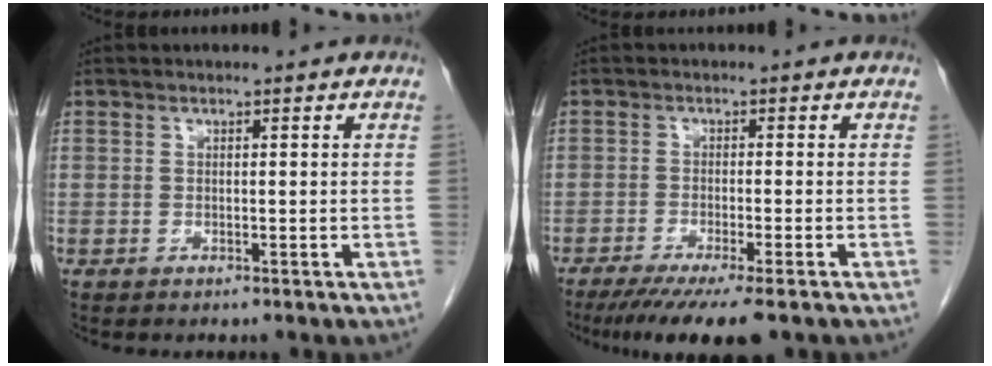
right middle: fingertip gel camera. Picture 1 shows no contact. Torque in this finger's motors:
{"motor_torque": [1.17, -0.96, 0.11, 0.10]}